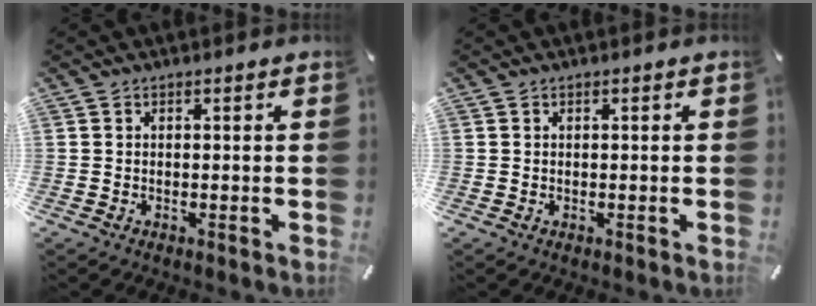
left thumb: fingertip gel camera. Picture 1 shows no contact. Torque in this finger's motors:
{"motor_torque": [-0.09, -0.04, -0.02, -0.02, 0.00]}